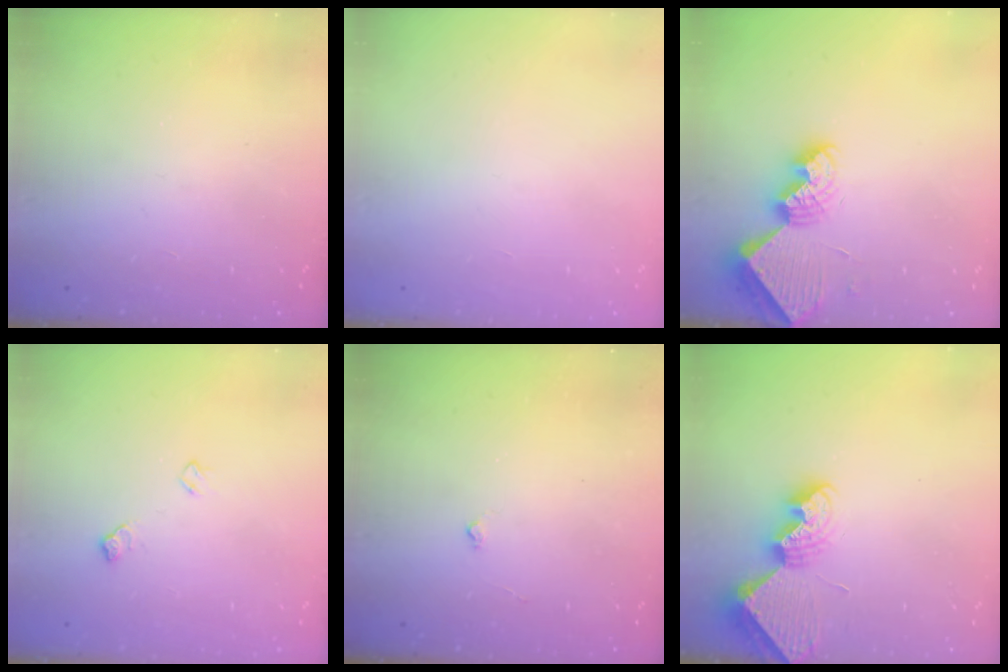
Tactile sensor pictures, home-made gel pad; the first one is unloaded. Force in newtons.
{"total": 0.0}
{"total": 10.8, "press": 10.7, "slide": 1.2}
{"total": 5.1, "press": 5.0, "slide": 0.9}
{"total": 3.0, "press": 3.0, "slide": 0.3}
{"total": 7.7, "press": 7.7, "slide": 0.5}